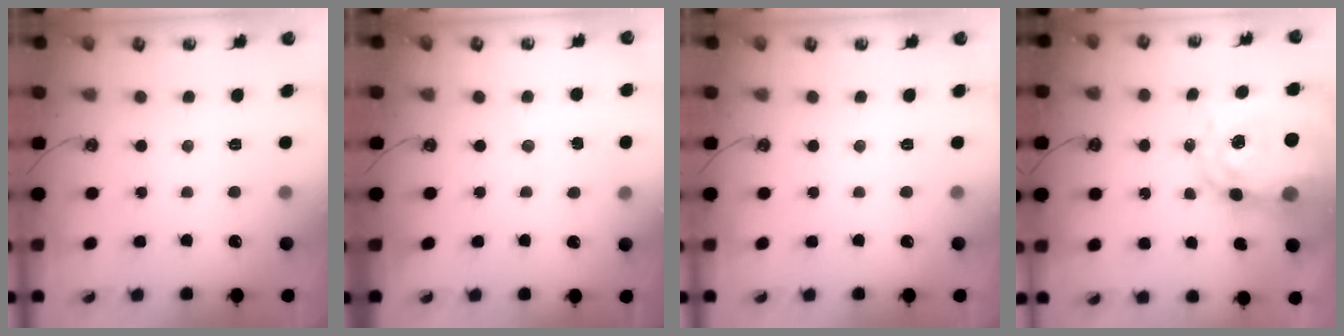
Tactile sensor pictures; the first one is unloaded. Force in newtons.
{"total": 4.4, "press": 4.4, "slide": 0.4}
{"total": 0.0}
{"total": 15.5, "press": 15.5, "slide": 1.3}